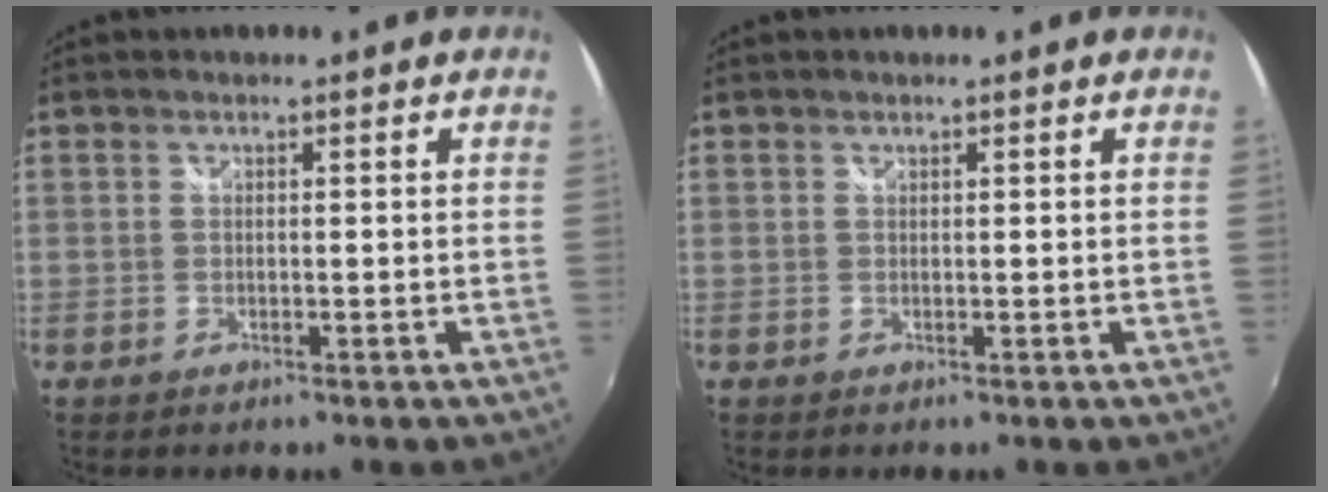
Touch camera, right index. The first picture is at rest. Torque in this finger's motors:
{"motor_torque": [-0.09, -0.04, -0.03, 0.00]}